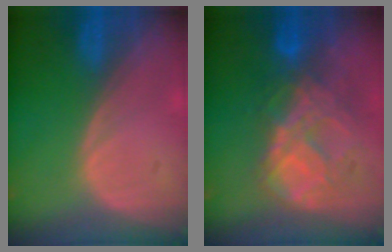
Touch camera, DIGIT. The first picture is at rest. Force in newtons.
{"total": 8.8, "press": 7.6, "slide": 4.5}